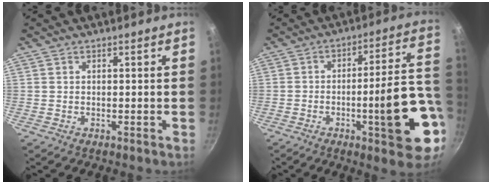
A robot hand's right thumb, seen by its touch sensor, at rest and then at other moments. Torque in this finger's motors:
{"motor_torque": [2.67, 2.20, 1.98, -0.79, 0.40]}